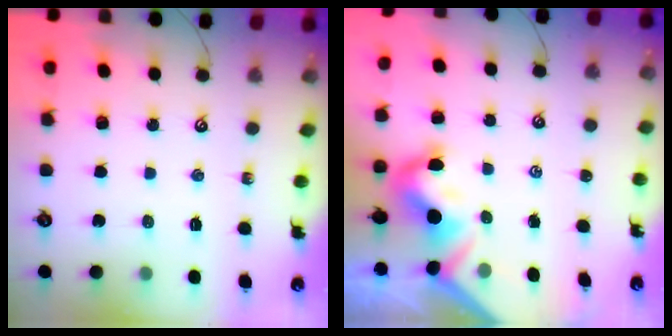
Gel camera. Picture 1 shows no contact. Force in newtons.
{"total": 6.4, "press": 6.3, "slide": 1.1}